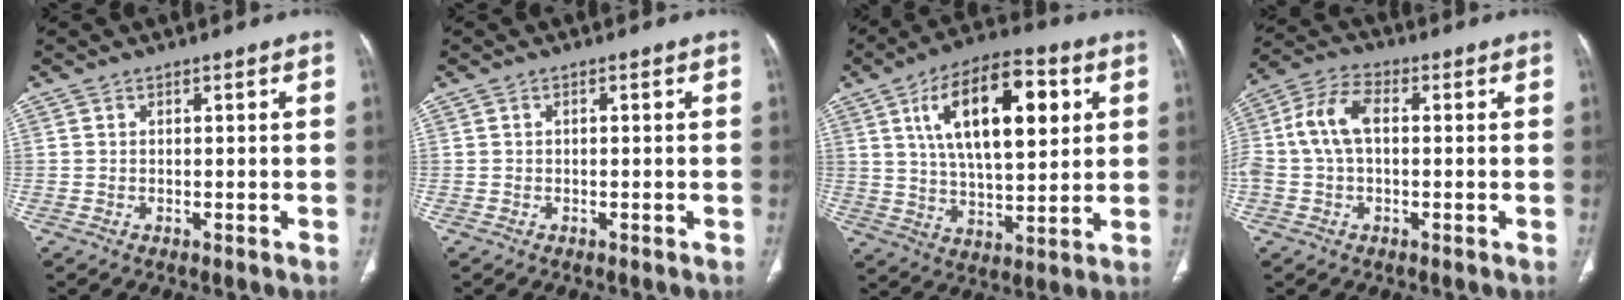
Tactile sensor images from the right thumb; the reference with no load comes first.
{"total": 0.0}
{"total": 19.5, "force": [6.3, 8.7, 16.3], "torque": [-0.245, -0.007, 0.105]}
{"total": 9.0, "force": [0.5, 5.4, 7.1], "torque": [-0.156, 0.029, 0.005]}